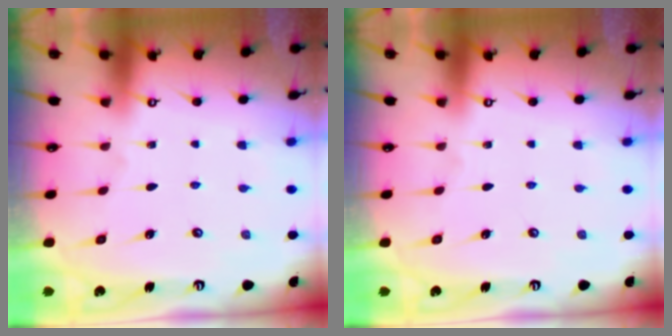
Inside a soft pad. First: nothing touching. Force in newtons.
{"total": 0.0}